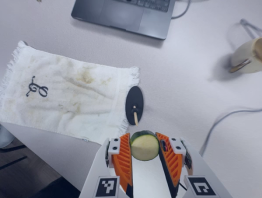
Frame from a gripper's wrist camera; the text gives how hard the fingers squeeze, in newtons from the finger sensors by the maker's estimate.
{"total": 10.5, "left": 10.4, "right": 10.6}